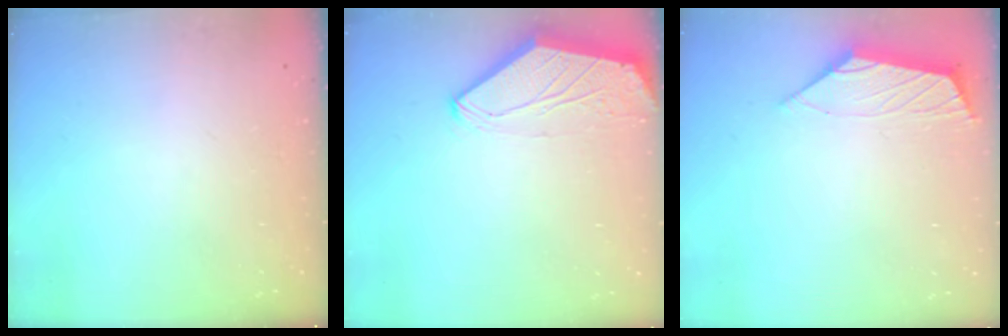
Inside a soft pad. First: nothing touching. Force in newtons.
{"total": 0.0}
{"total": 2.9, "press": 2.8, "slide": 0.5}